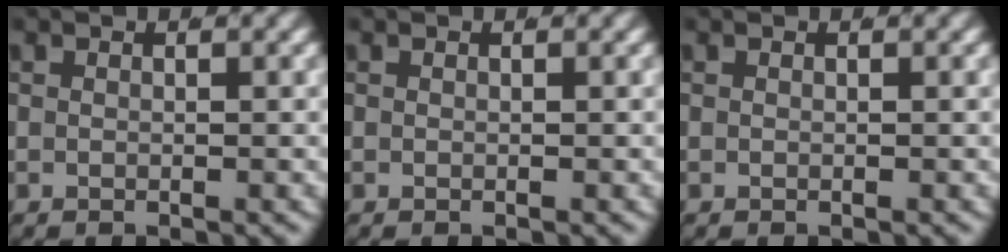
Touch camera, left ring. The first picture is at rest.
{"total": 0.0}
{"total": 0.0}